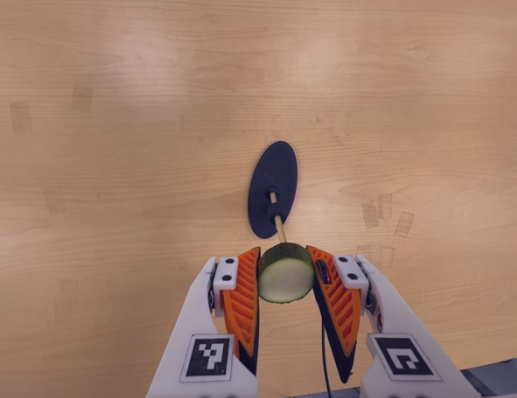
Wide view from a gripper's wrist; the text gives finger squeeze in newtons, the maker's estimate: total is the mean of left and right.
{"total": 10.7, "left": 10.9, "right": 10.5}